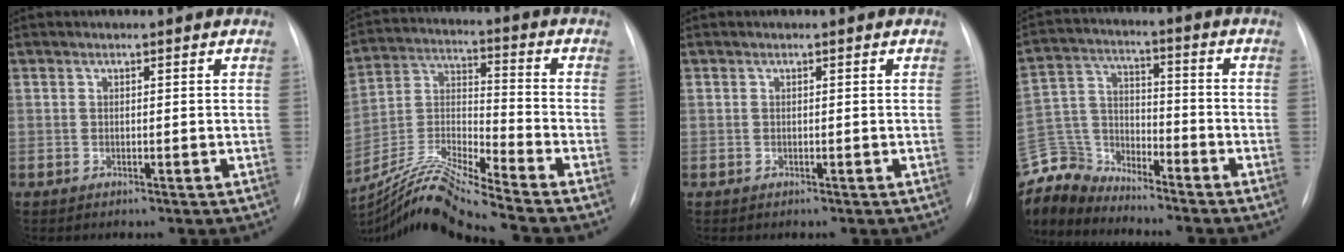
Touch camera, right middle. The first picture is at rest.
{"total": 14.2, "force": [-12.7, -2.1, 6.1], "torque": [-0.125, -0.002, -0.239]}
{"total": 0.0}
{"total": 10.3, "force": [-10.1, 1.6, 0.0], "torque": [-0.010, 0.022, -0.205]}